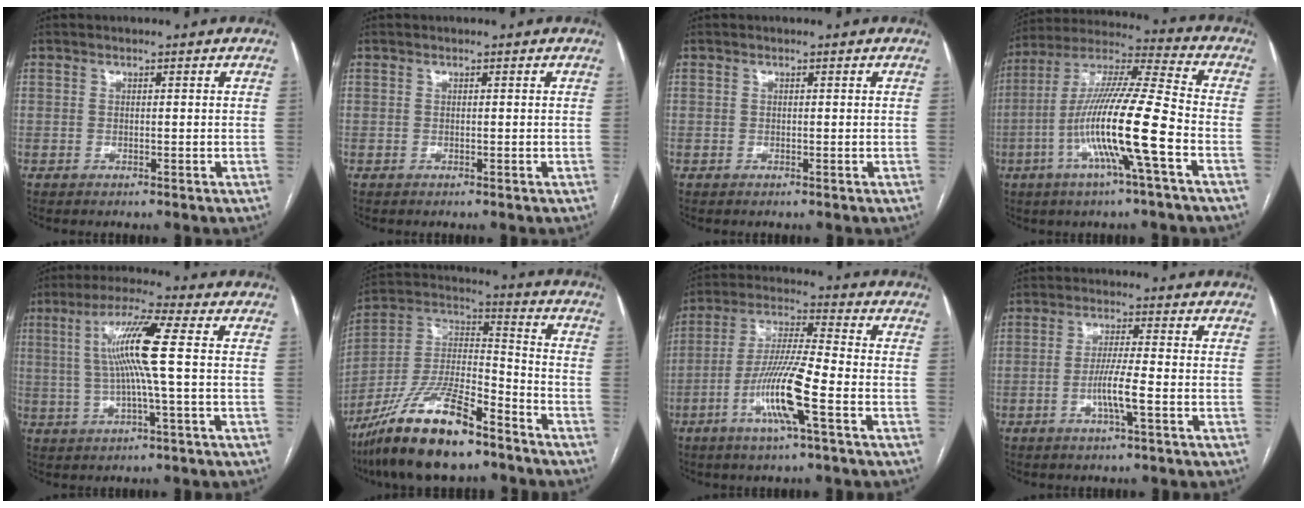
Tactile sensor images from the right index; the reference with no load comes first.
{"total": 0.0}
{"total": 0.0}
{"total": 16.8, "force": [-5.1, -0.2, 16.0], "torque": [-0.306, -0.002, -0.103]}
{"total": 9.9, "force": [1.1, -0.6, 9.8], "torque": [-0.189, 0.011, 0.017]}
{"total": 18.8, "force": [-13.3, 4.1, 12.6], "torque": [-0.270, -0.008, -0.242]}
{"total": 11.8, "force": [-4.5, 0.3, 10.9], "torque": [-0.218, -0.006, -0.089]}
{"total": 5.2, "force": [-1.8, -0.2, 4.9], "torque": [-0.094, -0.005, -0.035]}